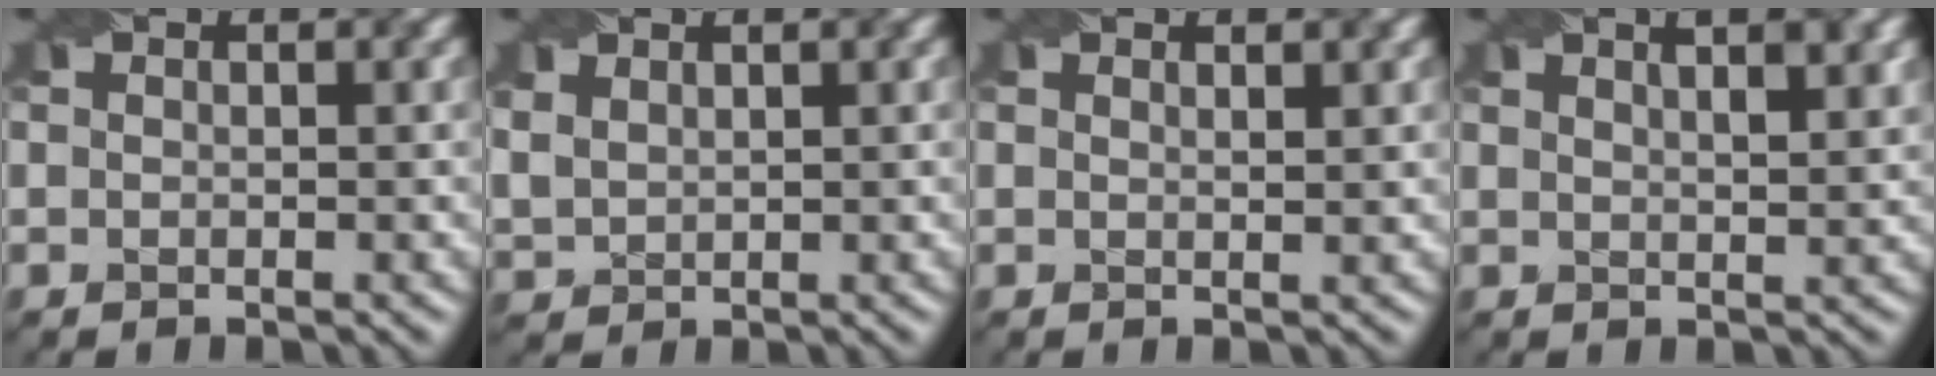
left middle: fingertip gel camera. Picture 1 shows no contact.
{"total": 2.3, "force": [1.6, 1.3, 1.0], "torque": [-0.029, 0.000, 0.038]}
{"total": 1.6, "force": [1.1, 0.5, 1.1], "torque": [-0.009, 0.003, 0.006]}
{"total": 4.2, "force": [2.6, 1.5, 2.9], "torque": [-0.015, 0.016, 0.015]}